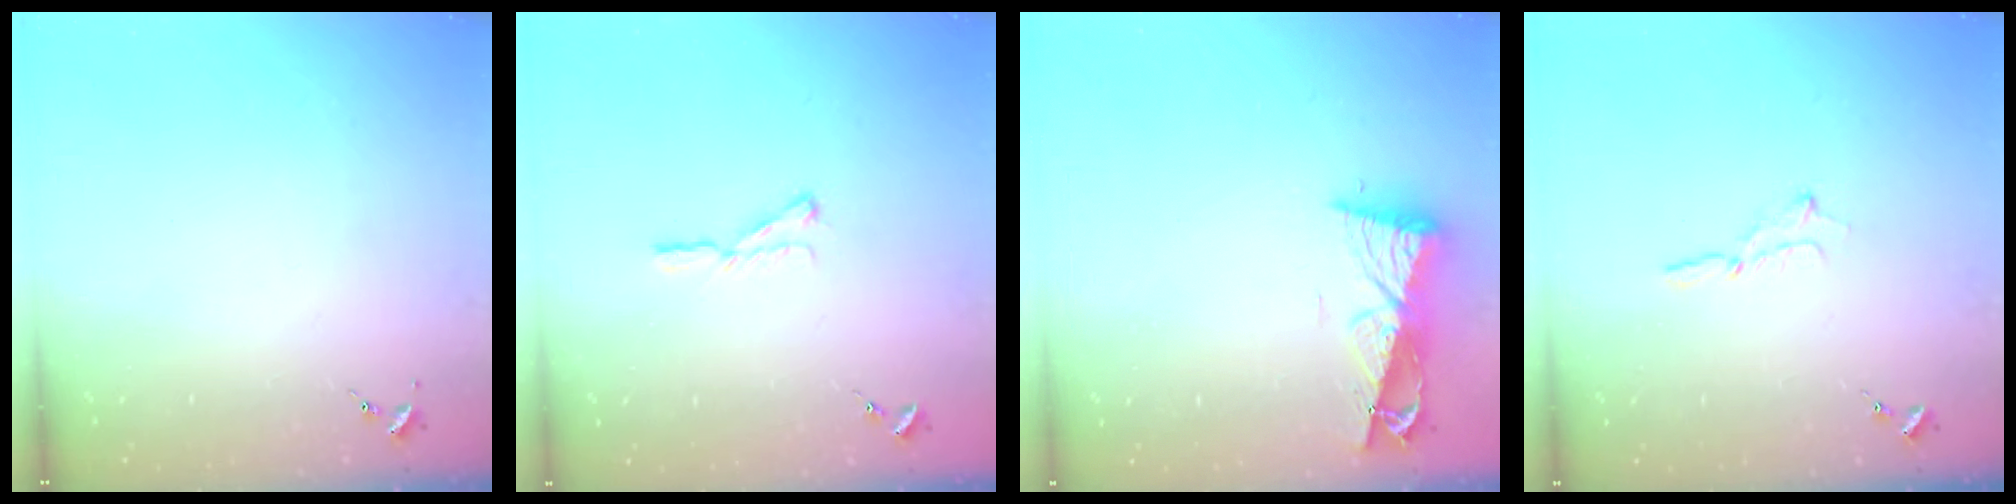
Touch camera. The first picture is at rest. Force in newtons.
{"total": 5.8, "press": 5.7, "slide": 0.6}
{"total": 8.7, "press": 8.7, "slide": 0.9}
{"total": 1.6, "press": 1.6, "slide": 0.1}